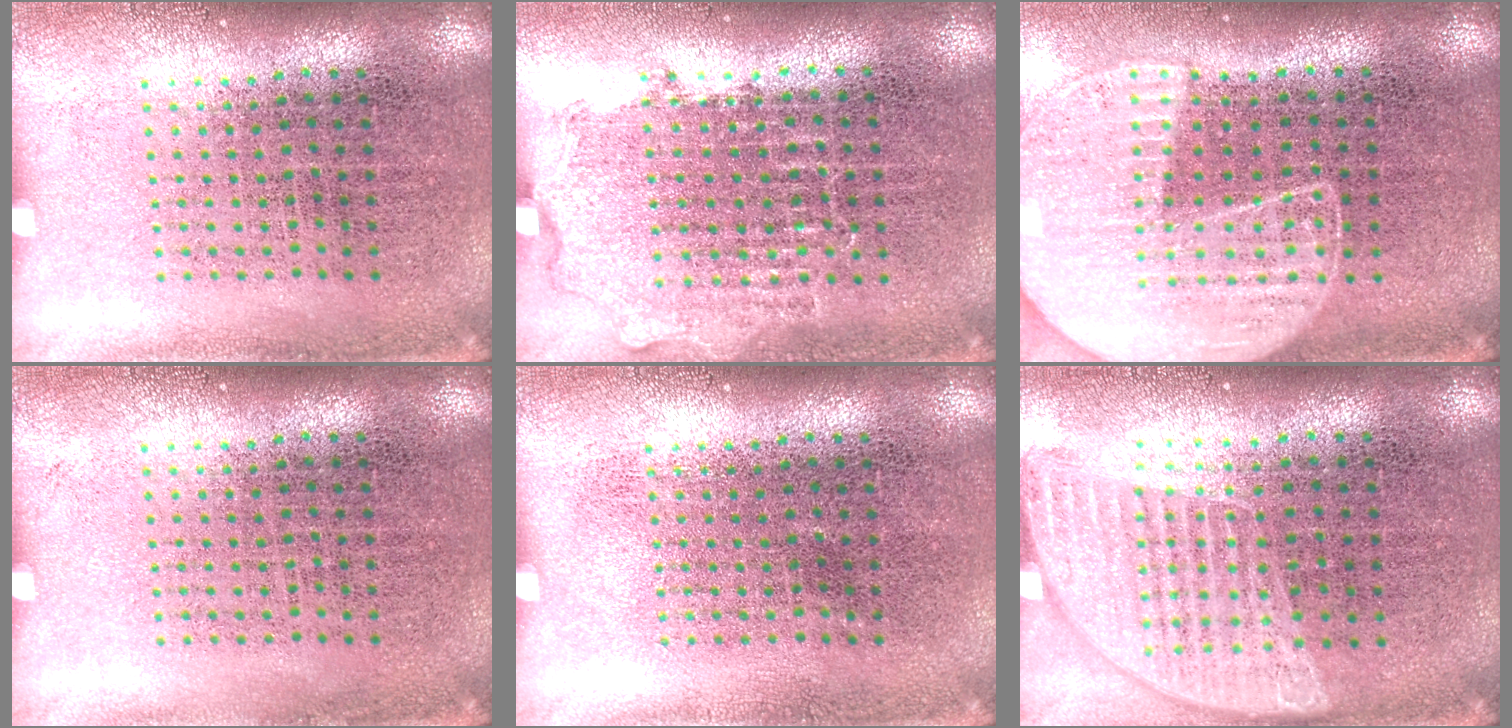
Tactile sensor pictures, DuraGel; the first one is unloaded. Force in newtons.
{"total": 0.8, "press": 0.7, "slide": 0.2}
{"total": 1.5, "press": 1.5, "slide": 0.3}
{"total": 0.0}
{"total": 0.0}
{"total": 1.0, "press": 1.0, "slide": 0.1}